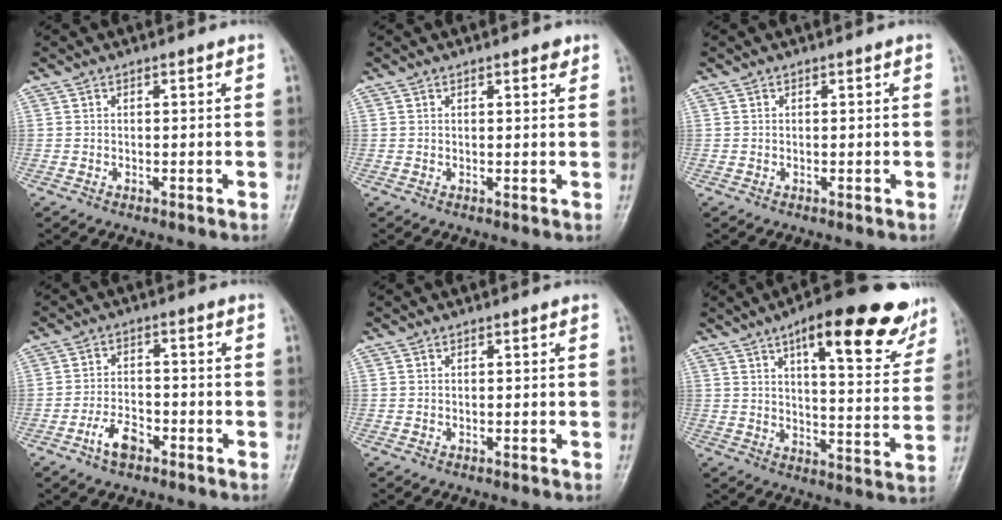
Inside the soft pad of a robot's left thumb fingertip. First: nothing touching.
{"total": 1.7, "force": [1.1, 0.6, 1.2], "torque": [-0.012, -0.004, 0.012]}
{"total": 0.0}
{"total": 5.2, "force": [-3.0, 2.7, 3.2], "torque": [-0.054, 0.022, -0.057]}
{"total": 0.0}
{"total": 20.5, "force": [12.3, 6.4, 15.1], "torque": [-0.169, -0.043, 0.170]}